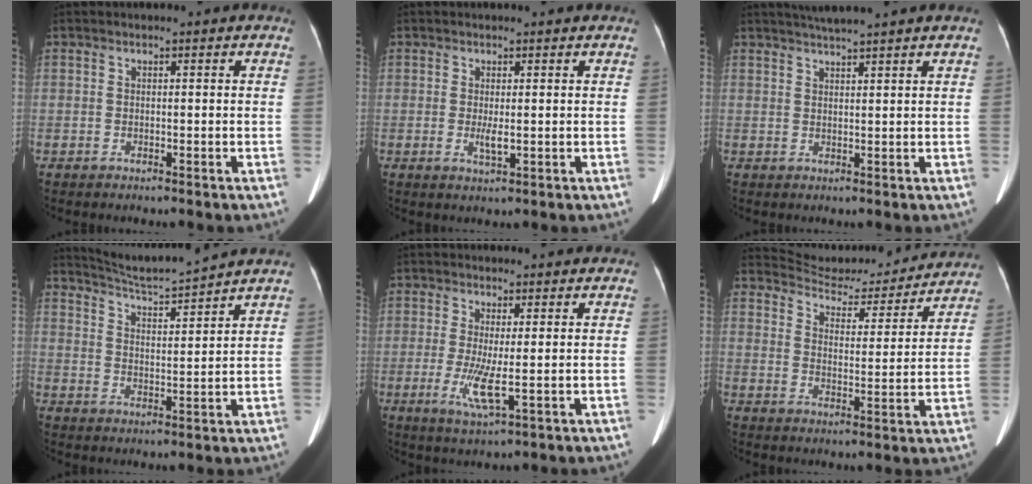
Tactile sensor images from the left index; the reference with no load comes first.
{"total": 2.3, "force": [0.1, 0.4, 2.2], "torque": [-0.044, -0.004, 0.008]}
{"total": 4.7, "force": [4.0, -1.2, 2.1], "torque": [-0.036, 0.014, 0.065]}
{"total": 9.2, "force": [8.9, -1.4, 2.2], "torque": [-0.056, 0.000, 0.151]}
{"total": 5.2, "force": [-0.6, 0.6, 5.2], "torque": [-0.105, -0.013, -0.005]}
{"total": 15.4, "force": [14.9, 2.8, 2.6], "torque": [-0.032, -0.015, 0.195]}